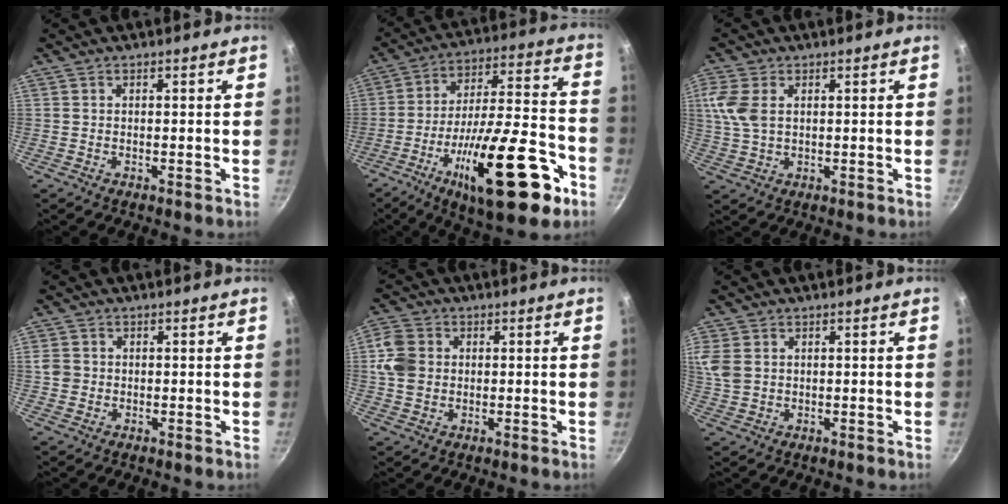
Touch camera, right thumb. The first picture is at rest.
{"total": 26.6, "force": [-12.0, 9.0, 22.0], "torque": [-0.306, 0.052, -0.184]}
{"total": 6.9, "force": [1.7, 4.3, 5.0], "torque": [-0.112, 0.005, 0.035]}
{"total": 2.5, "force": [-0.1, 2.4, 0.8], "torque": [-0.005, 0.005, -0.004]}
{"total": 6.9, "force": [0.6, 5.7, 3.7], "torque": [-0.059, 0.004, 0.002]}
{"total": 6.7, "force": [1.9, 5.2, 3.7], "torque": [-0.079, 0.002, 0.043]}